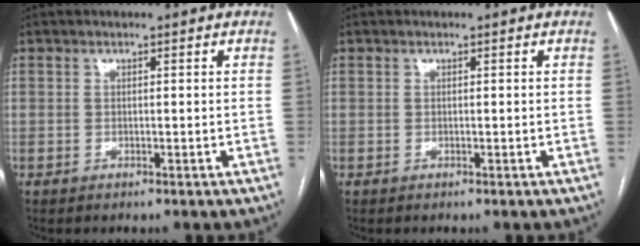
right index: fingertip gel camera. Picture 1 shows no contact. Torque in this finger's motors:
{"motor_torque": [0.00, 0.00, 0.04, 0.01]}